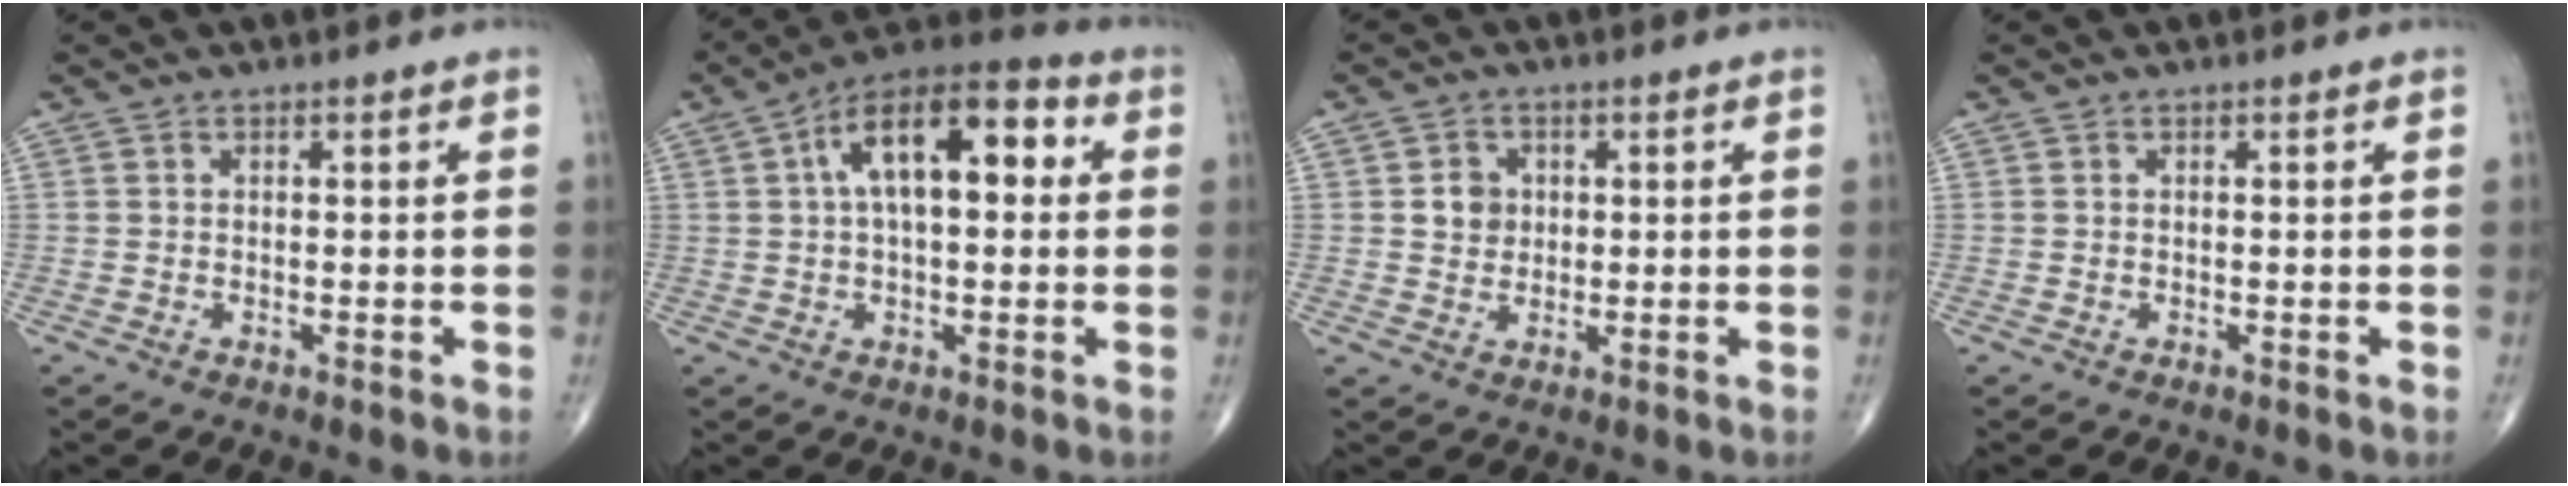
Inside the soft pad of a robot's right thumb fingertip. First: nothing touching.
{"total": 15.6, "force": [3.3, 7.5, 13.3], "torque": [-0.197, 0.035, 0.043]}
{"total": 4.0, "force": [0.7, 3.5, 1.7], "torque": [-0.005, 0.001, 0.011]}
{"total": 0.0}